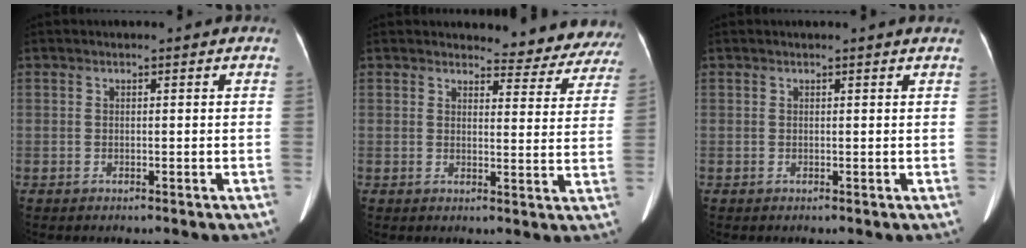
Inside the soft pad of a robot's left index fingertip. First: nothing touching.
{"total": 11.2, "force": [10.9, 2.7, 0.5], "torque": [0.028, -0.050, 0.090]}
{"total": 1.6, "force": [1.5, -0.3, 0.5], "torque": [-0.014, 0.002, 0.015]}